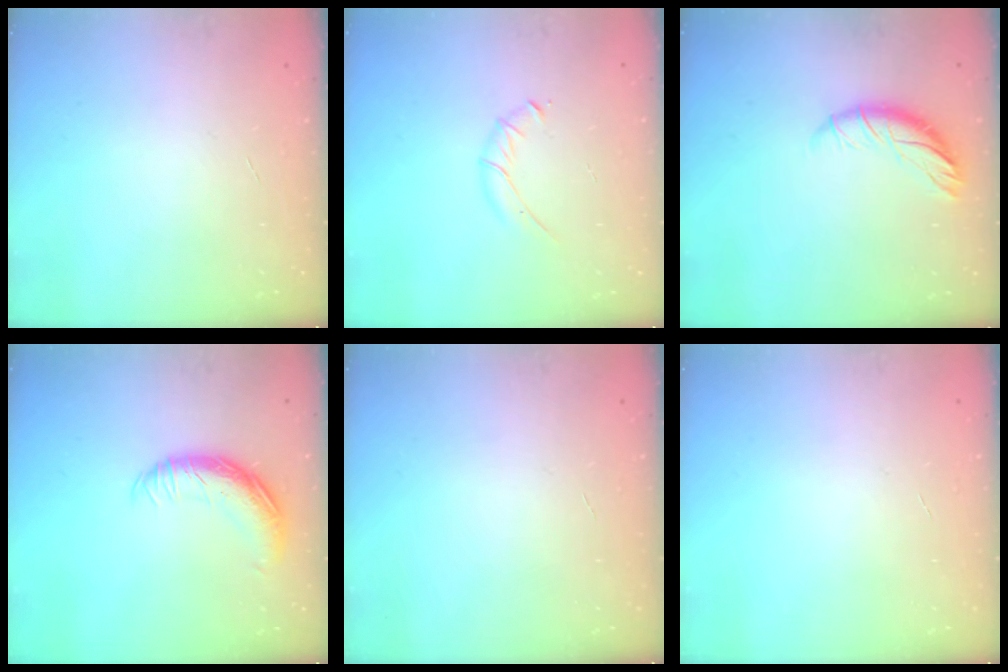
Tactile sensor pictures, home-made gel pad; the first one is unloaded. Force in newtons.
{"total": 4.9, "press": 4.7, "slide": 1.3}
{"total": 9.0, "press": 9.0, "slide": 1.2}
{"total": 14.7, "press": 14.7, "slide": 0.4}
{"total": 0.0}
{"total": 0.0}